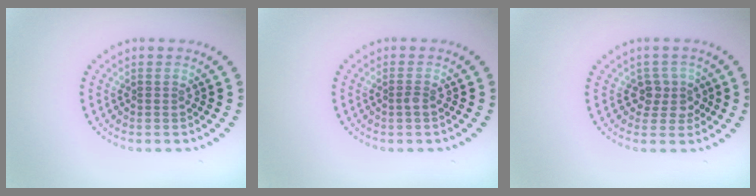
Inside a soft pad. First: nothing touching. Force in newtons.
{"total": 0.6, "press": 0.5, "slide": 0.4}
{"total": 2.2, "press": 1.9, "slide": 1.1}